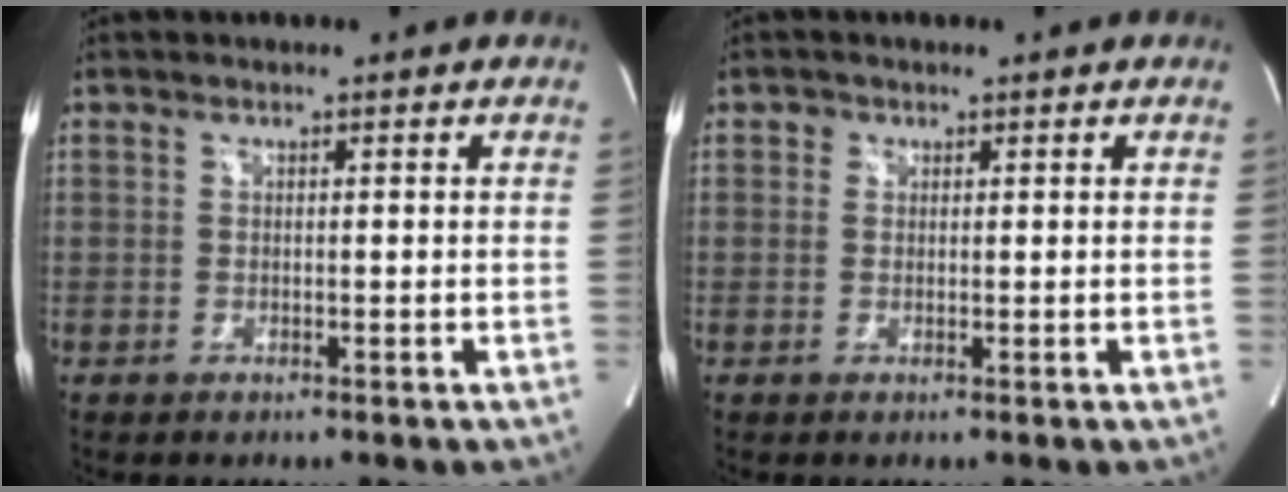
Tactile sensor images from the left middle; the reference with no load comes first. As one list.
[{"total": 0.9, "force": [0.4, 0.8, 0.1], "torque": [0.006, -0.001, 0.003]}]